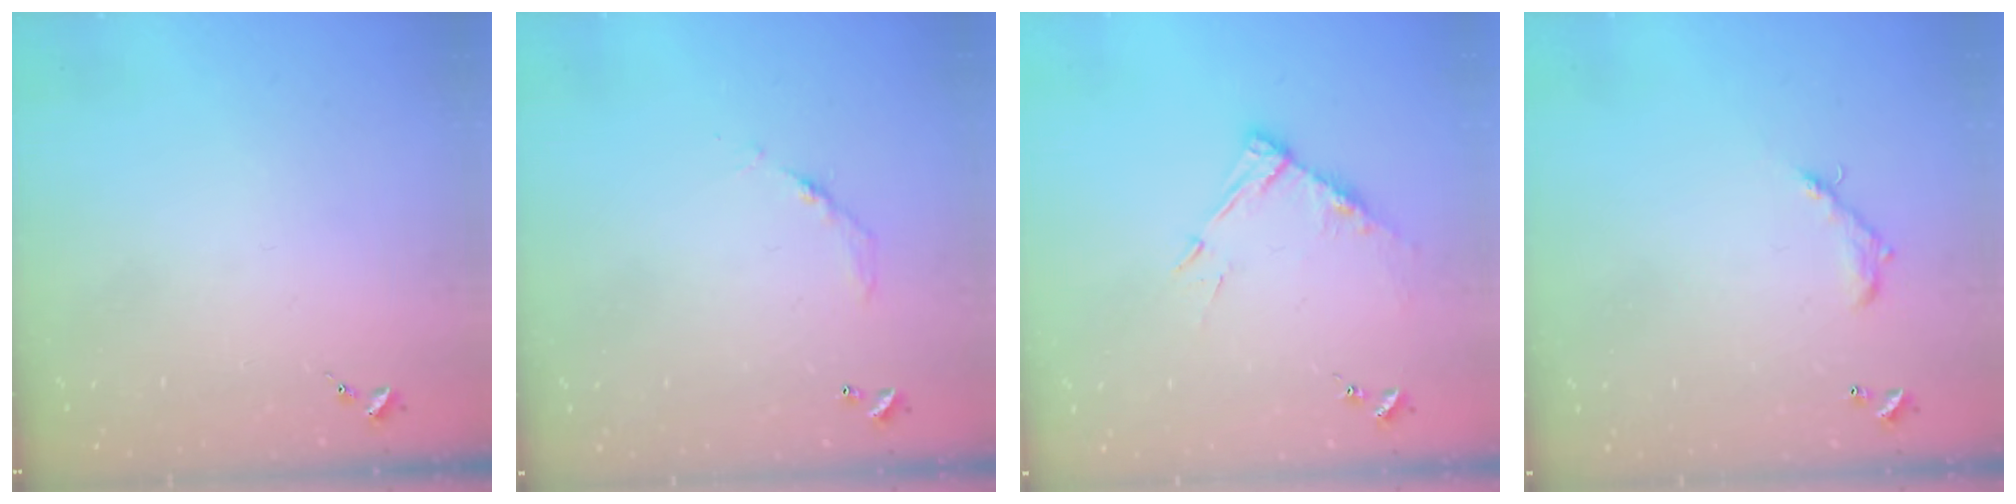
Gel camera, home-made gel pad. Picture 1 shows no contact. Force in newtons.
{"total": 5.0, "press": 5.0, "slide": 0.3}
{"total": 9.1, "press": 9.1, "slide": 0.7}
{"total": 5.8, "press": 5.8, "slide": 0.3}